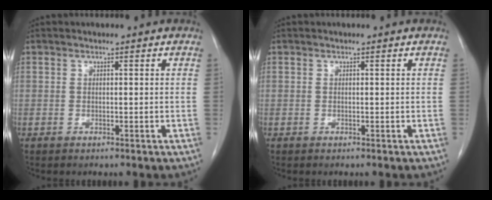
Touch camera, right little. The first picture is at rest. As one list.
[{"total": 0.0}]